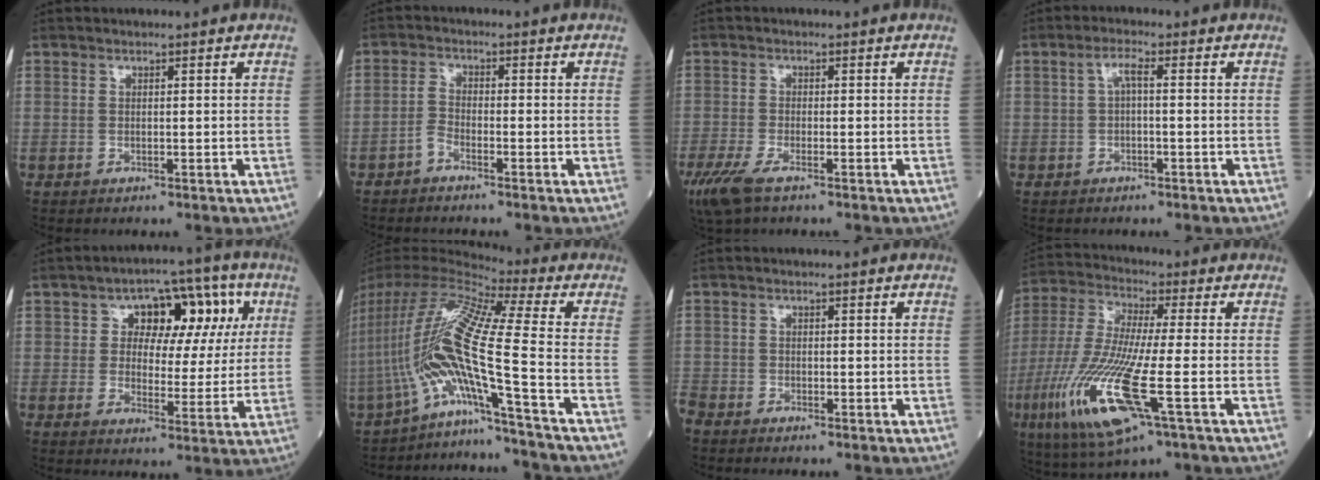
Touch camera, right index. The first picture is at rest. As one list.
[{"total": 2.0, "force": [-1.7, 0.3, 1.0], "torque": [-0.028, -0.002, -0.037]}, {"total": 5.9, "force": [-3.8, 1.5, 4.2], "torque": [-0.094, -0.018, -0.071]}, {"total": 2.4, "force": [0.1, 0.4, 2.4], "torque": [-0.047, 0.010, 0.002]}, {"total": 11.1, "force": [3.4, 6.6, 8.3], "torque": [-0.094, 0.039, 0.047]}, {"total": 18.7, "force": [-7.5, -1.9, 17.0], "torque": [-0.360, 0.018, -0.141]}, {"total": 2.4, "force": [-2.2, 0.7, 0.4], "torque": [-0.011, -0.005, -0.043]}, {"total": 17.1, "force": [-5.7, 2.0, 16.0], "torque": [-0.357, -0.031, -0.108]}]